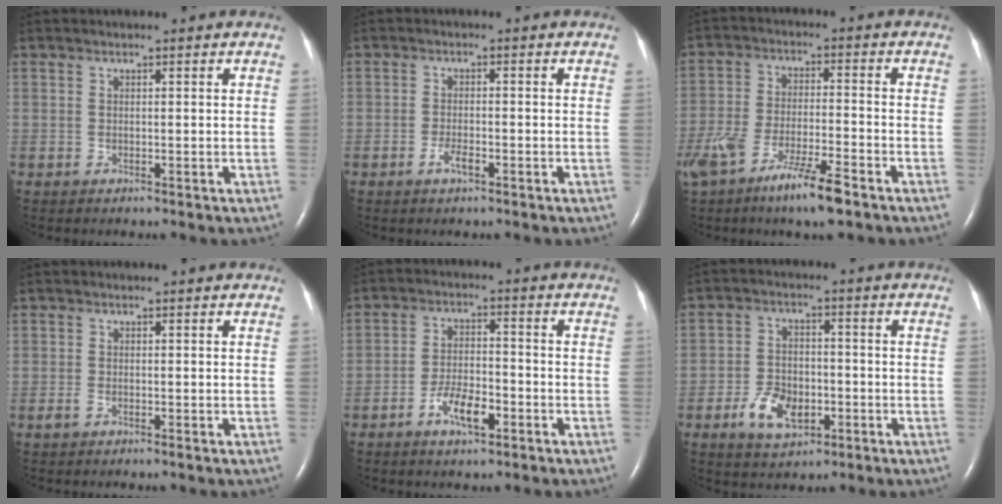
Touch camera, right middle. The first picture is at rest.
{"total": 2.2, "force": [-1.3, 0.6, 1.7], "torque": [-0.037, 0.000, -0.024]}
{"total": 11.7, "force": [-7.8, 1.6, 8.6], "torque": [-0.173, -0.021, -0.140]}
{"total": 1.0, "force": [-0.6, 0.2, 0.8], "torque": [-0.024, -0.003, -0.013]}
{"total": 5.8, "force": [-3.1, 1.9, 4.5], "torque": [-0.090, 0.001, -0.055]}
{"total": 6.9, "force": [-2.9, 4.1, 4.7], "torque": [-0.097, 0.003, -0.047]}